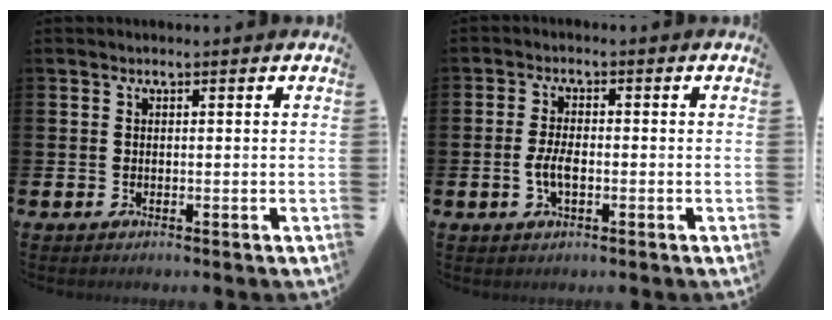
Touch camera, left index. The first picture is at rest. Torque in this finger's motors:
{"motor_torque": [0.46, 0.20, 0.10, 0.11]}